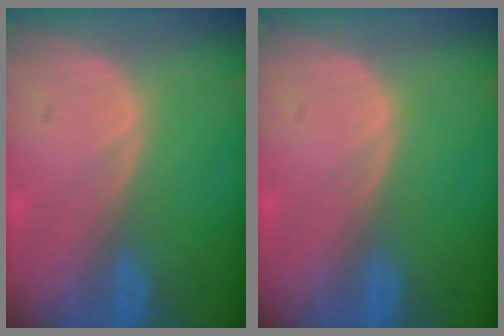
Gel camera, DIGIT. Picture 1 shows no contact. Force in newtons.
{"total": 0.0}